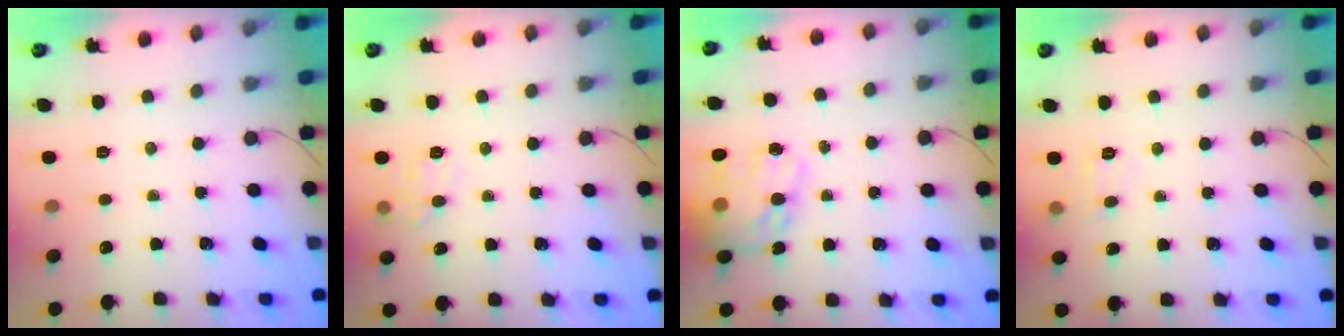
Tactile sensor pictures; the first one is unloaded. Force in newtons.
{"total": 8.1, "press": 8.0, "slide": 1.2}
{"total": 19.2, "press": 18.7, "slide": 4.5}
{"total": 6.9, "press": 6.8, "slide": 1.4}